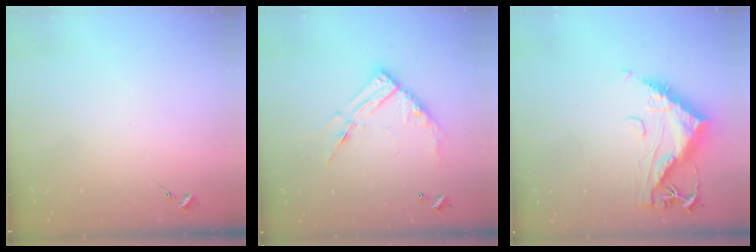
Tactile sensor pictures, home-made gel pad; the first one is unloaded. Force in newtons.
{"total": 14.1, "press": 14.0, "slide": 1.4}
{"total": 13.4, "press": 13.4, "slide": 1.2}